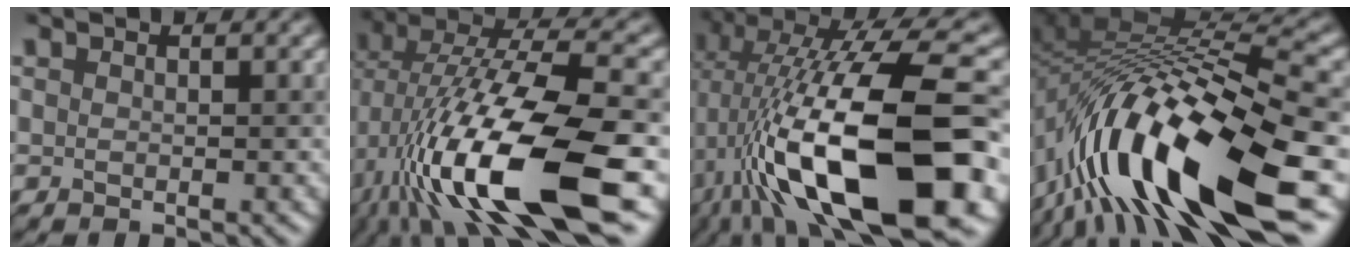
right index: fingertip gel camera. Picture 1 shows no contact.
{"total": 15.9, "force": [-3.6, 5.6, 14.5], "torque": [-0.276, 0.001, -0.066]}
{"total": 17.6, "force": [-2.0, 6.7, 16.1], "torque": [-0.267, 0.026, -0.036]}
{"total": 15.9, "force": [-7.2, 4.7, 13.4], "torque": [-0.257, 0.016, -0.120]}